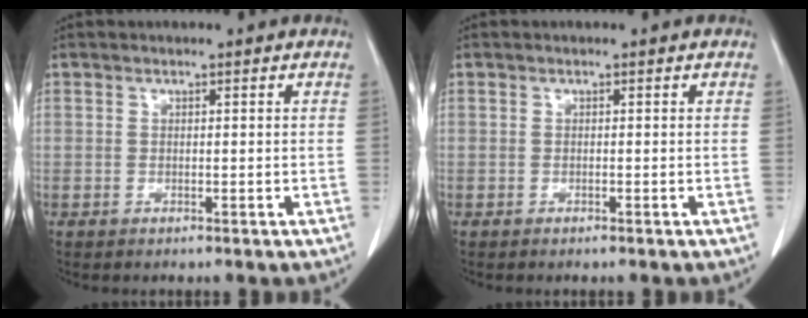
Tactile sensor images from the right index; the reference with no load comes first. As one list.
[{"total": 0.0}]